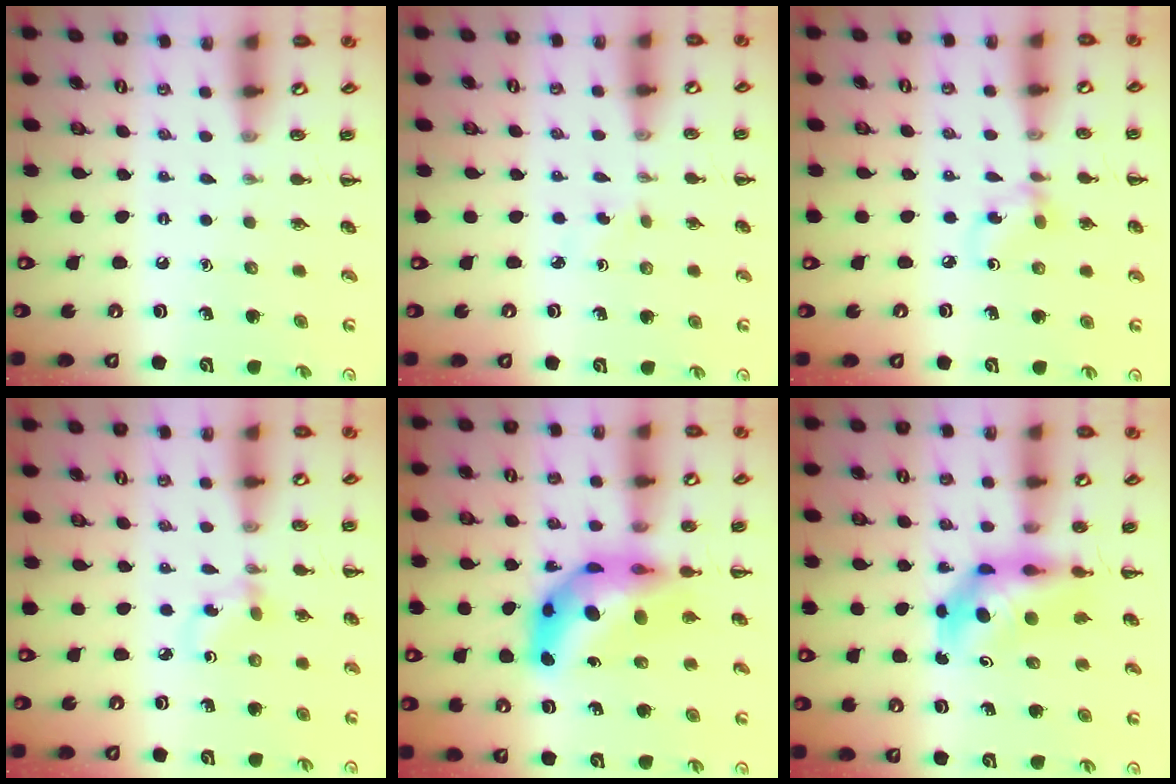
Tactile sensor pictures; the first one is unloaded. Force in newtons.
{"total": 2.3, "press": 2.1, "slide": 0.9}
{"total": 4.7, "press": 4.4, "slide": 1.4}
{"total": 3.3, "press": 3.0, "slide": 1.2}
{"total": 11.6, "press": 11.1, "slide": 3.3}
{"total": 6.3, "press": 6.1, "slide": 1.4}